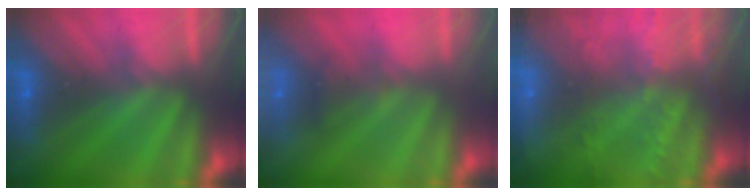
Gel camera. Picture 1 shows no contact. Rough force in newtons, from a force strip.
{"total": 7.6}
{"total": 6.6}